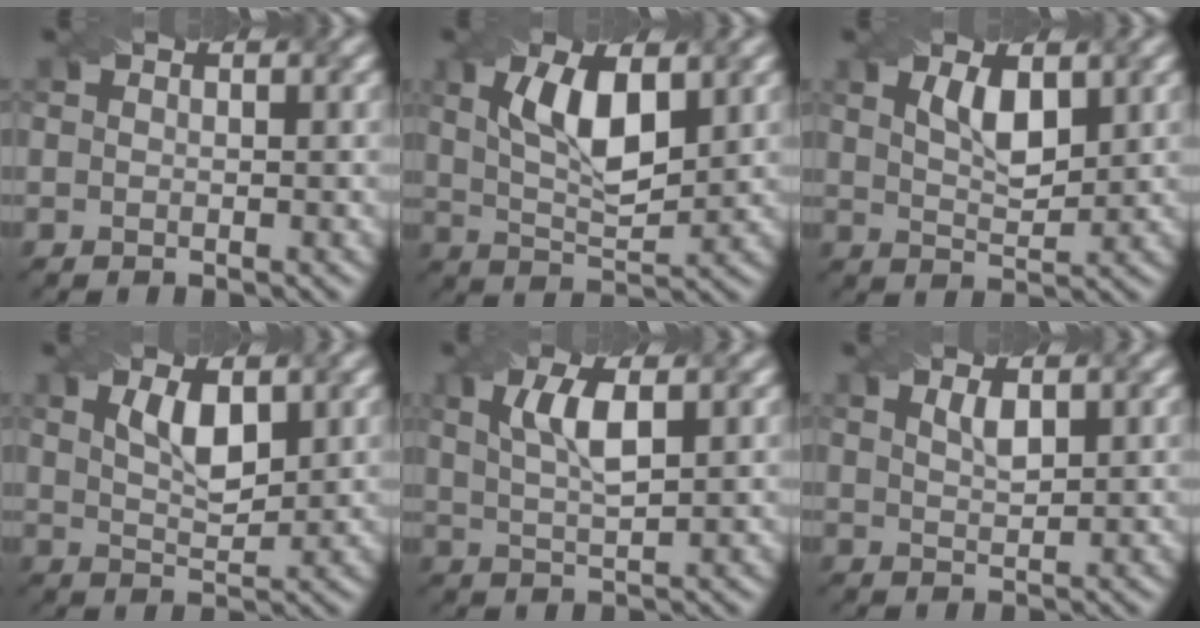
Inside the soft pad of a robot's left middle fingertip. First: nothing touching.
{"total": 6.7, "force": [2.1, 2.7, 5.7], "torque": [-0.112, 0.002, 0.039]}
{"total": 3.4, "force": [1.6, 1.3, 2.7], "torque": [-0.056, -0.001, 0.032]}
{"total": 3.6, "force": [1.6, 1.4, 2.9], "torque": [-0.059, -0.001, 0.033]}
{"total": 4.1, "force": [1.5, 1.2, 3.7], "torque": [-0.075, 0.002, 0.030]}
{"total": 1.7, "force": [1.1, 0.5, 1.3], "torque": [-0.024, 0.001, 0.022]}